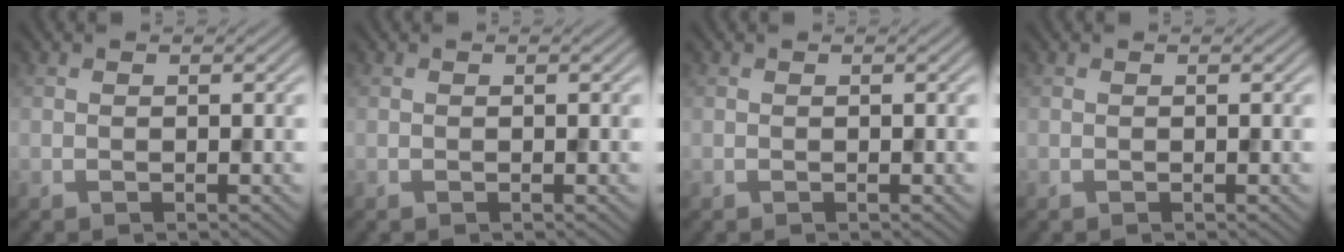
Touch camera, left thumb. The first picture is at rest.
{"total": 0.0}
{"total": 0.0}
{"total": 0.0}